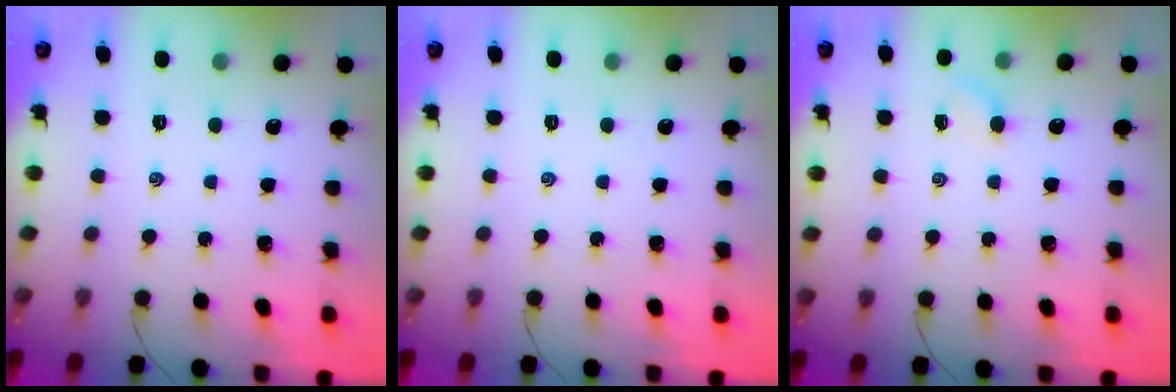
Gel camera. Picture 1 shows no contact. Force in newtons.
{"total": 0.0}
{"total": 2.4, "press": 2.3, "slide": 0.8}